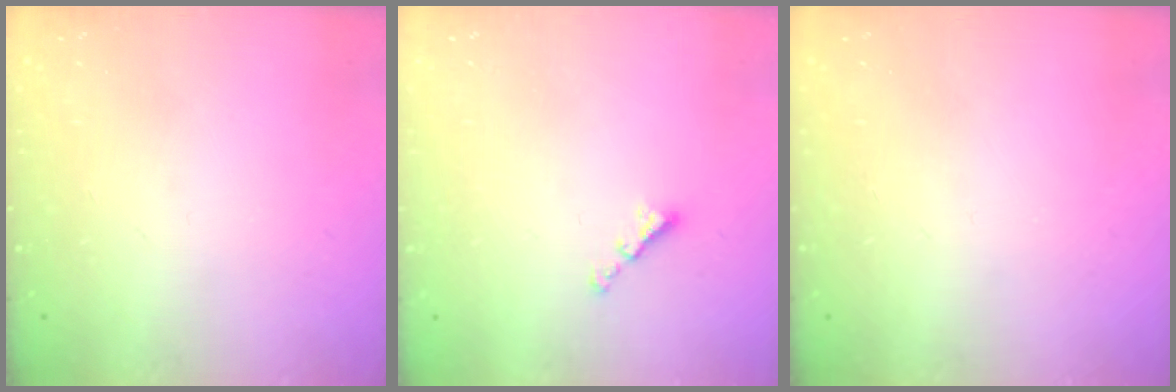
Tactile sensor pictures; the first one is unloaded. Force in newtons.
{"total": 2.2, "press": 2.2, "slide": 0.5}
{"total": 0.0}